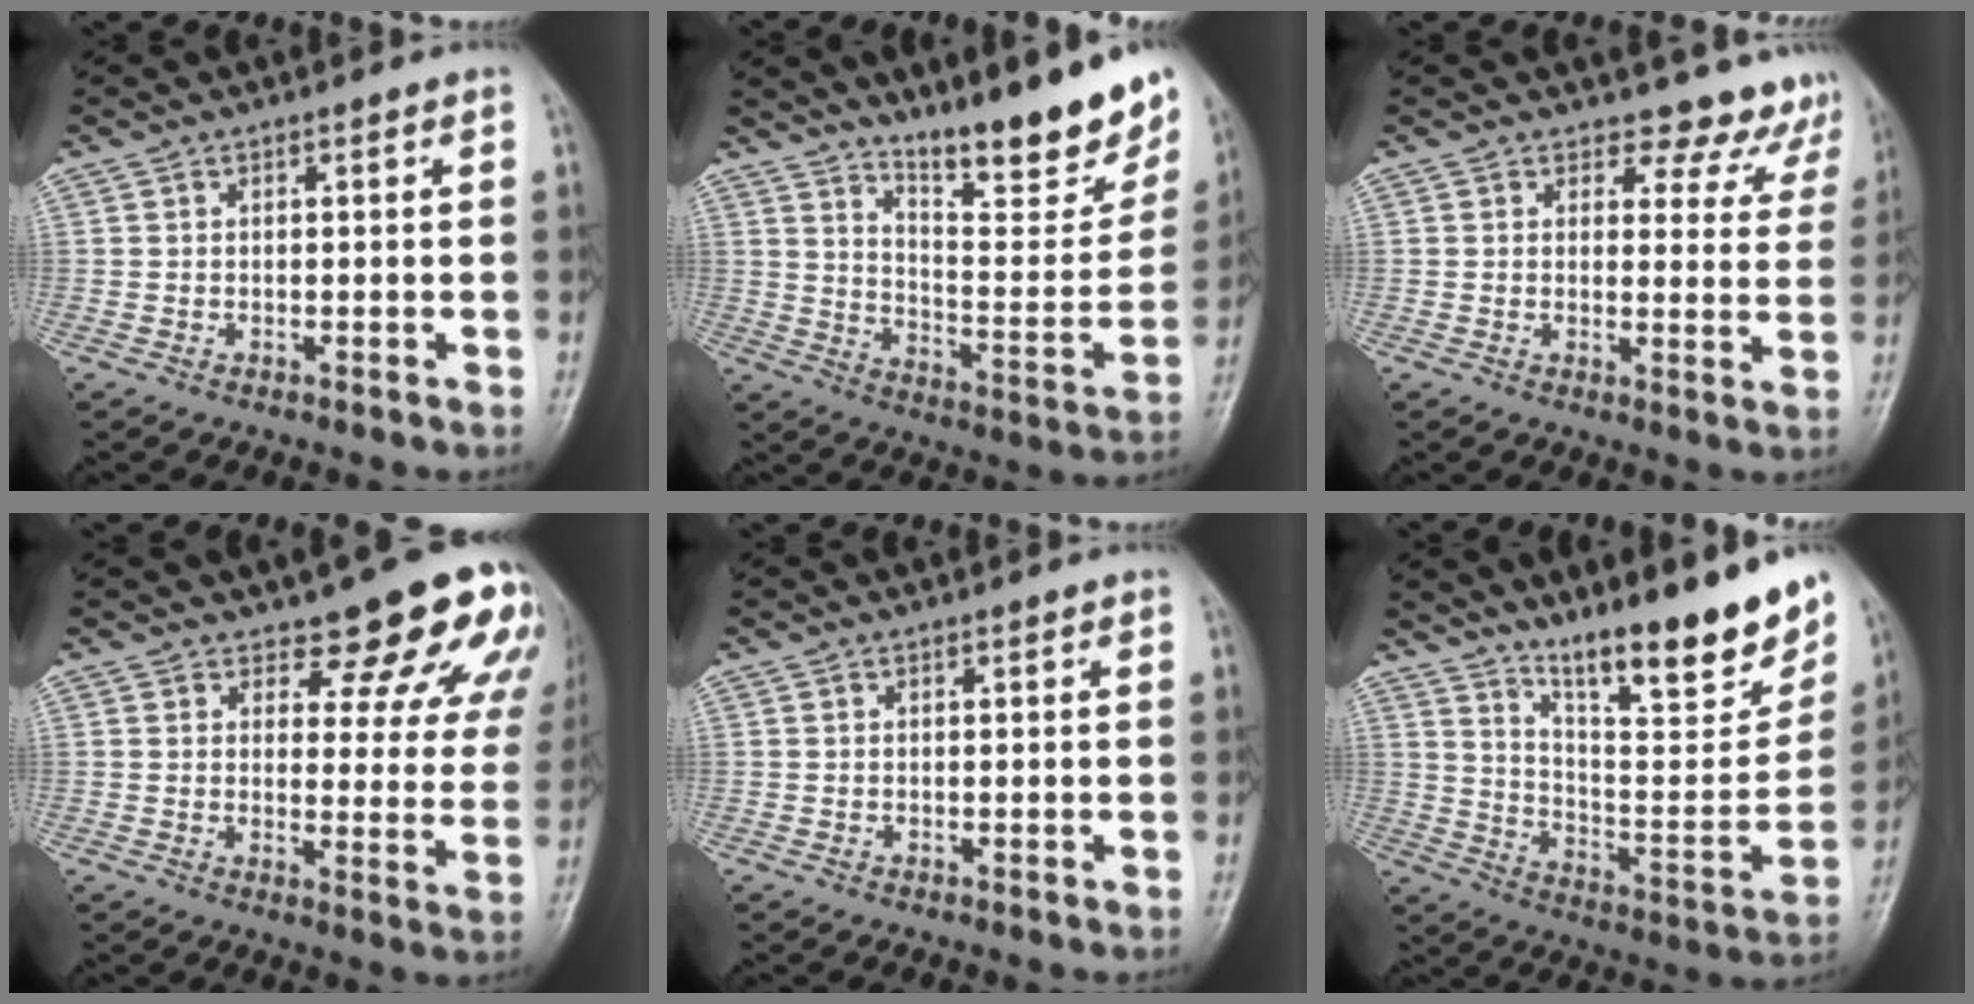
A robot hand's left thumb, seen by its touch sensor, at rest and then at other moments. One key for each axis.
{"total": 19.5, "fx": 15.0, "fy": 4.1, "fz": 11.8, "tx": -0.135, "ty": -0.111, "tz": 0.229}
{"total": 8.7, "fx": 7.8, "fy": 3.7, "fz": -0.2, "tx": 0.053, "ty": -0.052, "tz": 0.064}
{"total": 13.3, "fx": 10.7, "fy": 5.1, "fz": 6.1, "tx": -0.021, "ty": -0.073, "tz": 0.109}
{"total": 0.0}
{"total": 22.1, "fx": 15.5, "fy": 4.5, "fz": 15.0, "tx": -0.189, "ty": -0.091, "tz": 0.253}